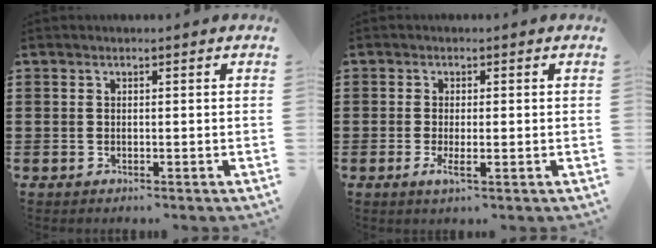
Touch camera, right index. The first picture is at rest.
{"total": 2.3, "force": [-0.6, 0.6, 2.2], "torque": [-0.043, -0.003, -0.012]}